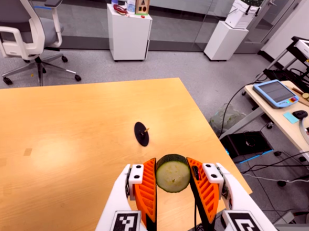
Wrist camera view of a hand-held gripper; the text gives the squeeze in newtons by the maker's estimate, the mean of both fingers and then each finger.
{"total": 8.5, "left": 8.0, "right": 8.9}